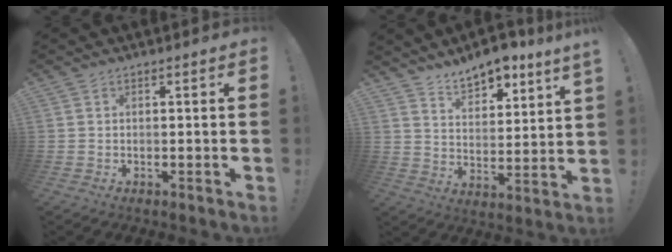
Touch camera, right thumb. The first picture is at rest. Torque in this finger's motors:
{"motor_torque": [-0.50, 1.17, 0.16, 0.34, 0.07]}